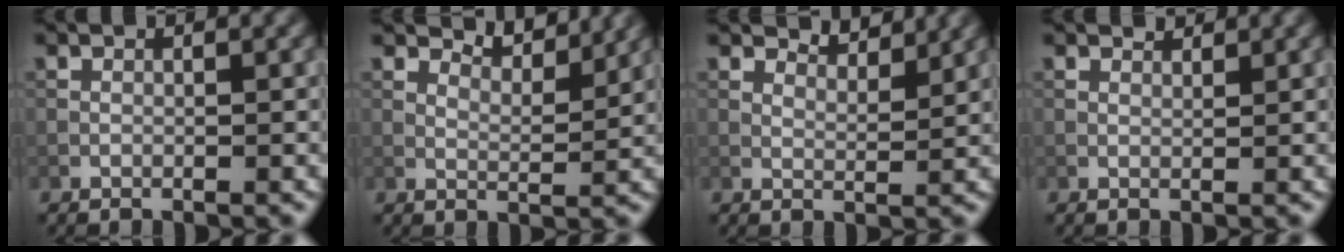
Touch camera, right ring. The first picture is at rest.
{"total": 3.8, "force": [3.5, 0.6, 1.3], "torque": [-0.031, -0.008, 0.051]}
{"total": 2.8, "force": [2.6, 0.5, 0.8], "torque": [-0.021, -0.007, 0.039]}
{"total": 1.0, "force": [0.9, 0.3, 0.3], "torque": [-0.010, -0.002, 0.014]}